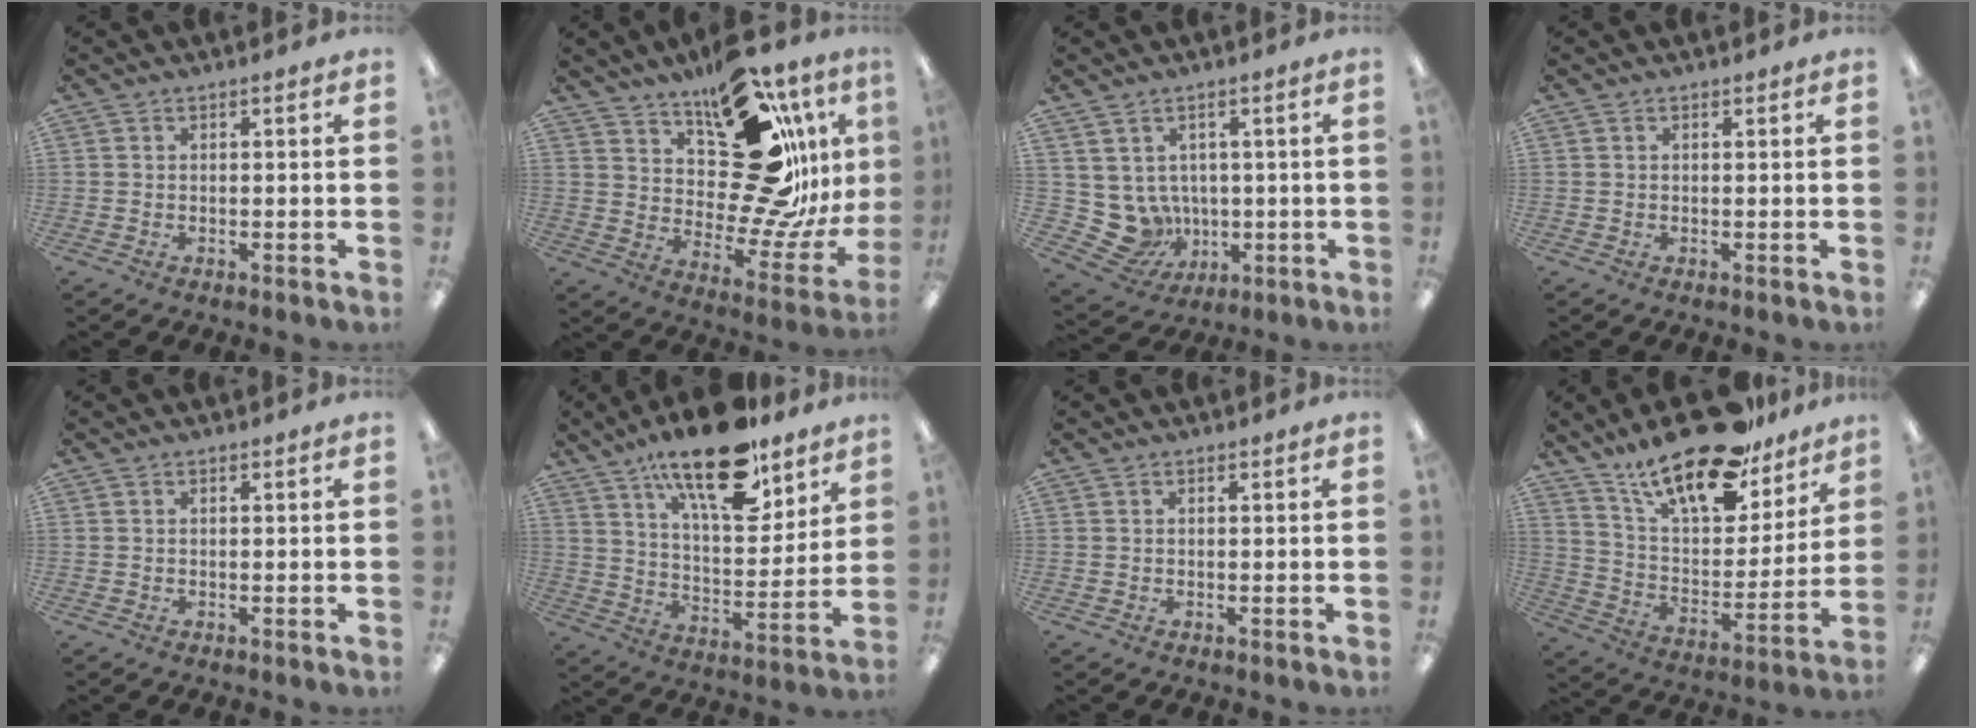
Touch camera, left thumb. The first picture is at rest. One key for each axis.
{"total": 26.7, "fx": 12.3, "fy": 13.7, "fz": 19.4, "tx": -0.243, "ty": -0.077, "tz": 0.219}
{"total": 7.6, "fx": 1.2, "fy": 7.3, "fz": 1.8, "tx": -0.069, "ty": -0.025, "tz": 0.033}
{"total": 0.0}
{"total": 0.0}
{"total": 19.9, "fx": 13.6, "fy": 7.6, "fz": 12.4, "tx": -0.198, "ty": -0.075, "tz": 0.227}
{"total": 0.0}
{"total": 21.7, "fx": 16.3, "fy": 8.3, "fz": 11.5, "tx": -0.192, "ty": -0.103, "tz": 0.284}